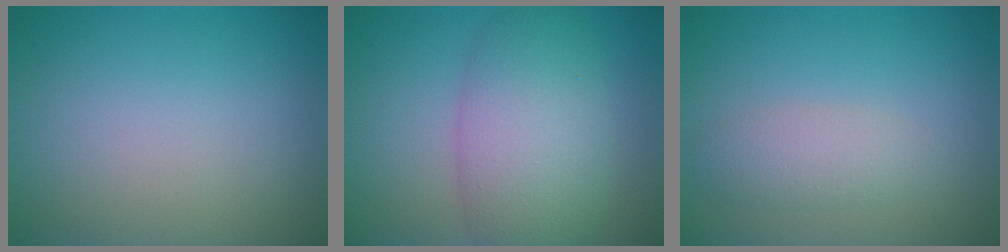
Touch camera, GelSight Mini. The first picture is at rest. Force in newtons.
{"total": 7.0, "press": 7.0, "slide": 0.5}
{"total": 2.1, "press": 2.1, "slide": 0.1}